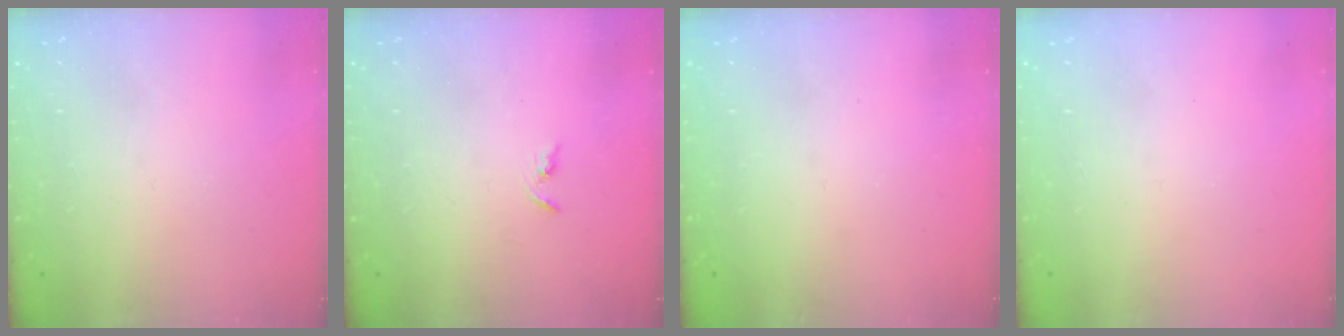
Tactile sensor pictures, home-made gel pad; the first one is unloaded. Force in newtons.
{"total": 2.2, "press": 2.2, "slide": 0.2}
{"total": 0.0}
{"total": 0.0}